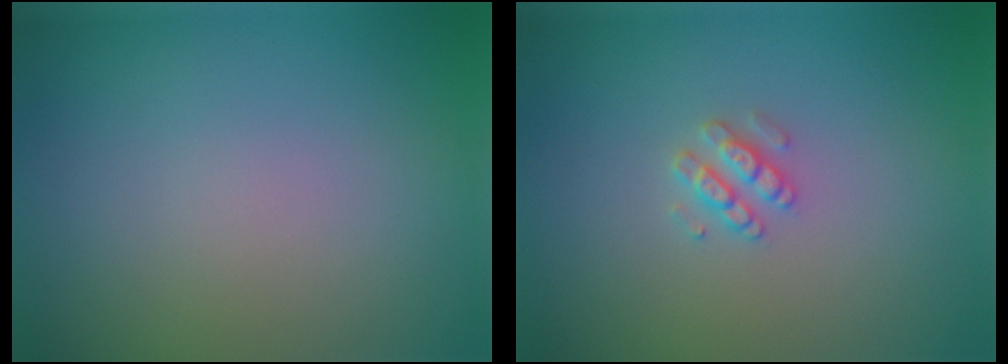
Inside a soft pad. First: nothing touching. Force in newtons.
{"total": 1.9, "press": 1.9, "slide": 0.3}